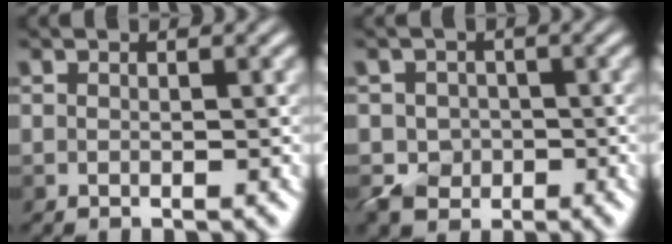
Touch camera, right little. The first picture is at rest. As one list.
[{"total": 2.9, "force": [-1.2, 2.6, 0.6], "torque": [-0.017, -0.002, -0.022]}]